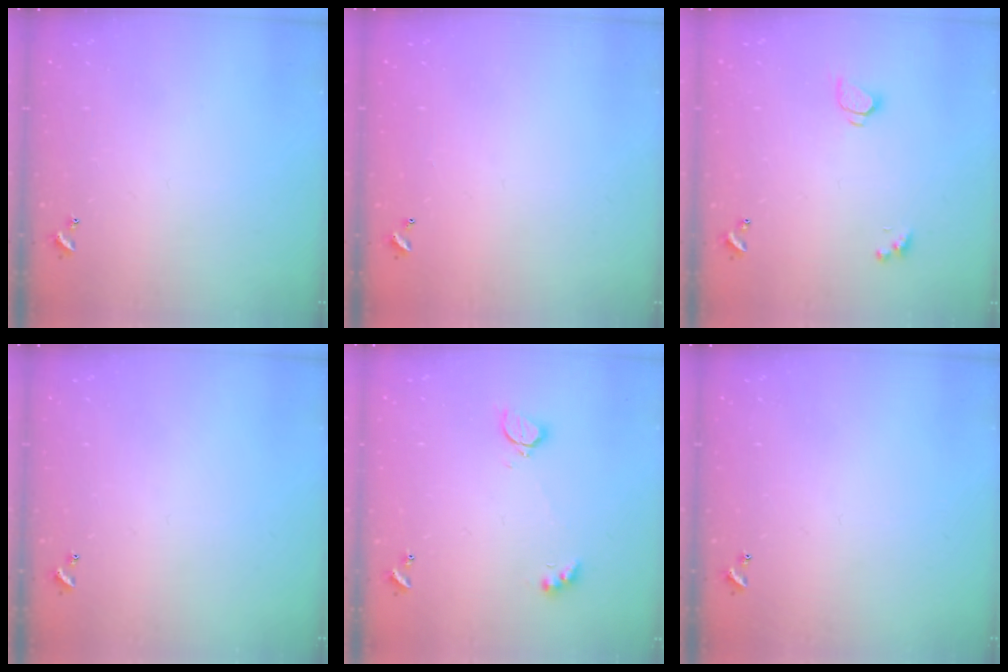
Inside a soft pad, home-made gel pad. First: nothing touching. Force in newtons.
{"total": 2.8, "press": 2.8, "slide": 0.1}
{"total": 1.6, "press": 1.6, "slide": 0.3}
{"total": 0.0}
{"total": 2.5, "press": 2.5, "slide": 0.6}
{"total": 0.0}